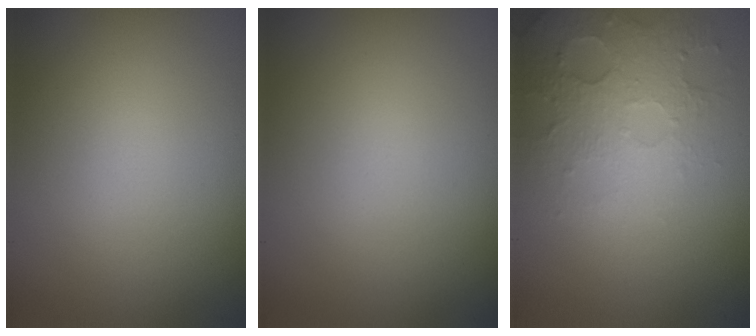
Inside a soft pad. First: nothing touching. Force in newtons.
{"total": 0.0}
{"total": 5.0, "press": 3.3, "slide": 3.8}